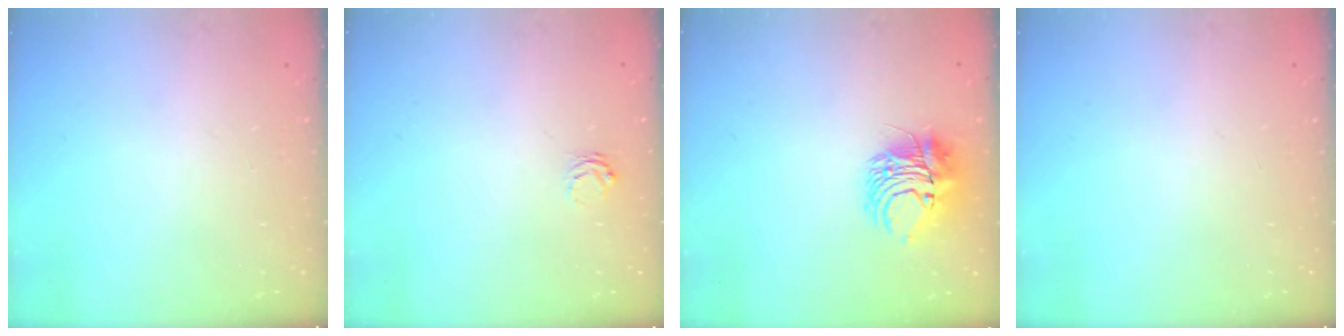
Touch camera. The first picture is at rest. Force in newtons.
{"total": 2.5, "press": 2.5, "slide": 0.2}
{"total": 9.0, "press": 8.9, "slide": 1.3}
{"total": 0.0}